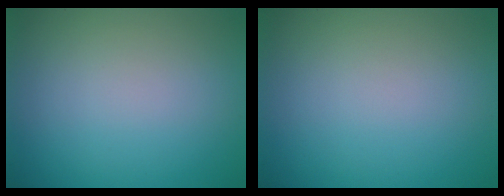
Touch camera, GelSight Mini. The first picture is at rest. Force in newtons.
{"total": 0.0}